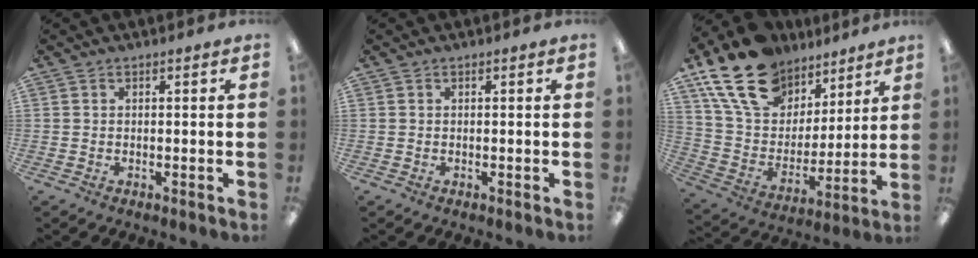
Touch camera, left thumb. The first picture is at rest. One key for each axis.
{"total": 0.0}
{"total": 21.4, "fx": 13.8, "fy": 13.2, "fz": 9.6, "tx": -0.181, "ty": -0.067, "tz": 0.258}